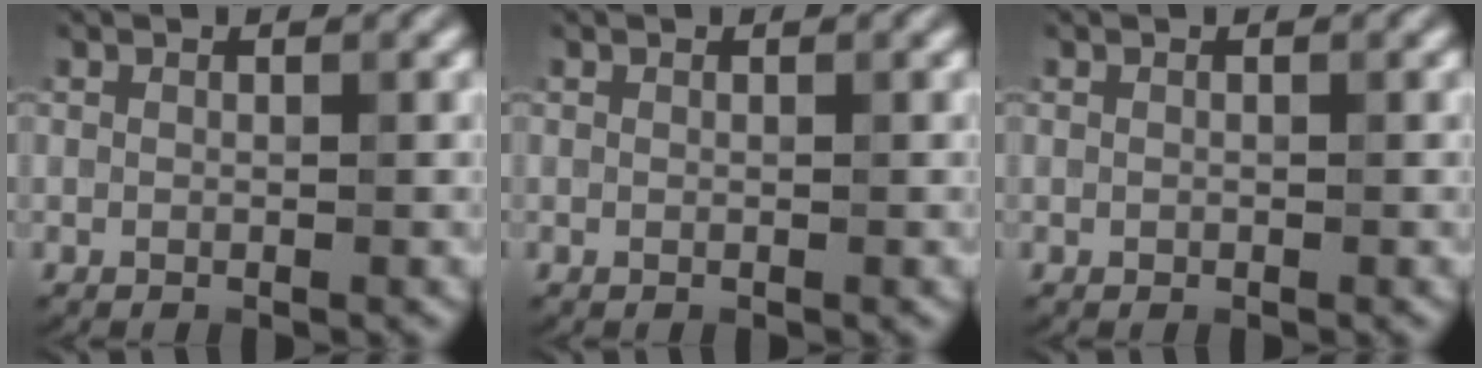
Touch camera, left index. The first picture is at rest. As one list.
[{"total": 0.0}, {"total": 0.0}]